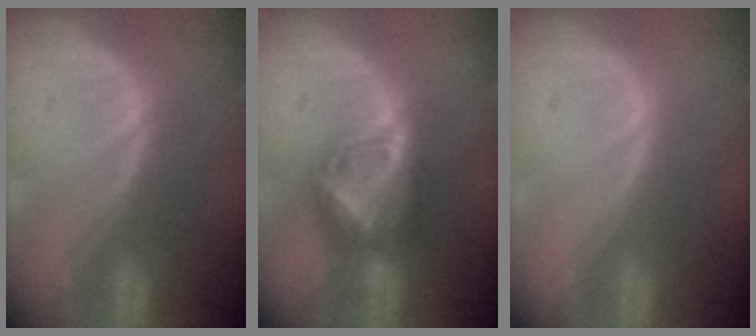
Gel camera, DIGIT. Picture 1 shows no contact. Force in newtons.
{"total": 7.8, "press": 6.7, "slide": 4.0}
{"total": 0.0}